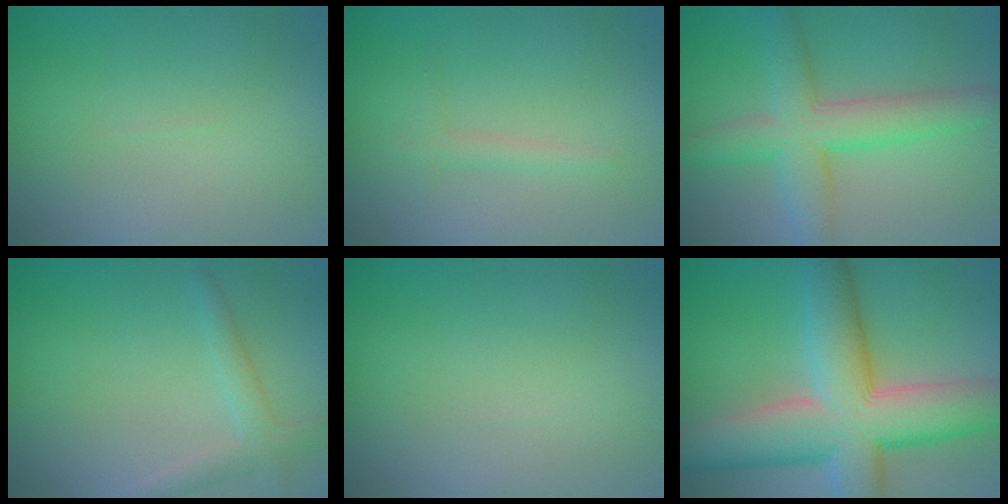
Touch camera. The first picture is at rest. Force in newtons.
{"total": 1.2, "press": 1.2, "slide": 0.0}
{"total": 5.8, "press": 5.8, "slide": 0.4}
{"total": 2.2, "press": 2.2, "slide": 0.2}
{"total": 0.0}
{"total": 12.0, "press": 12.0, "slide": 0.6}